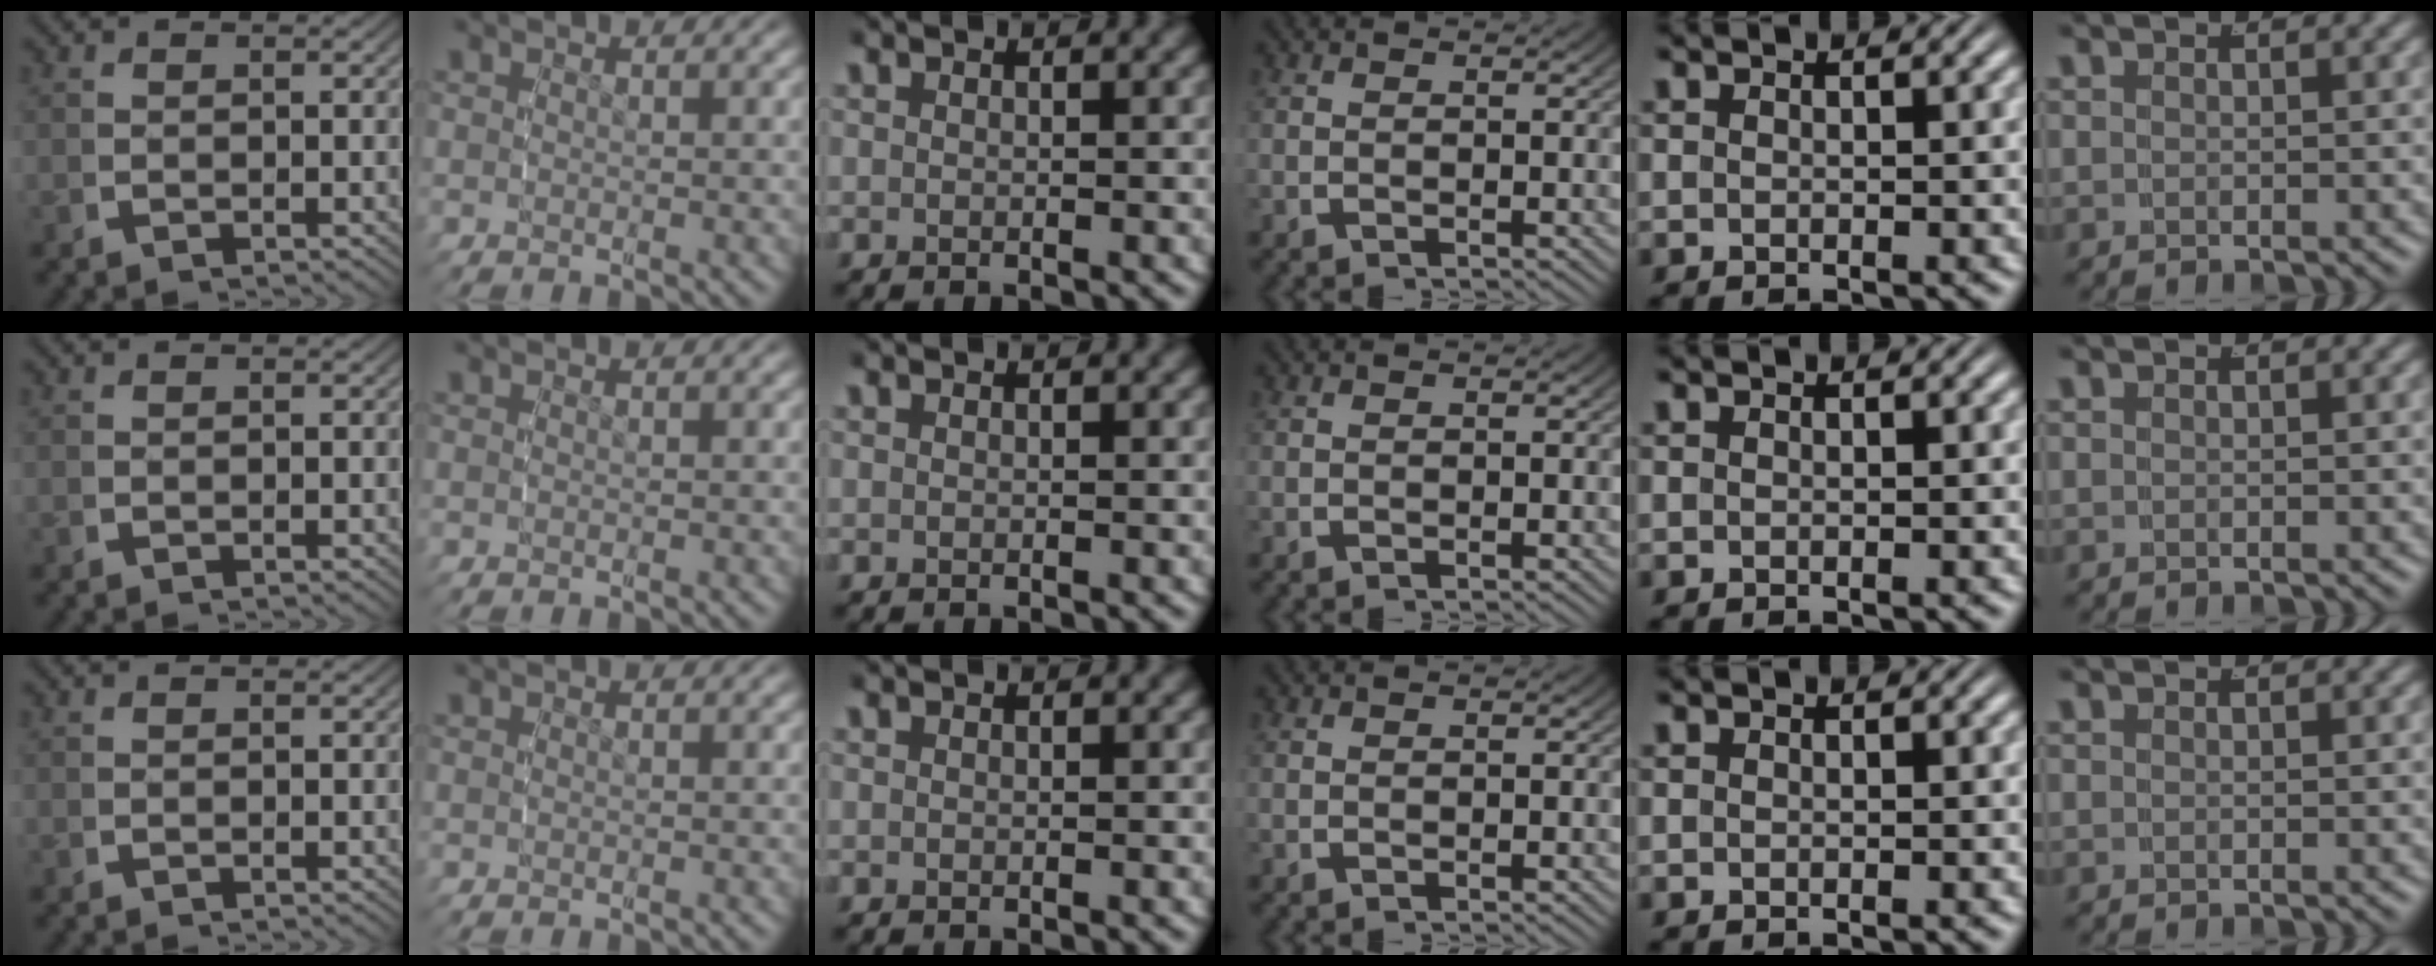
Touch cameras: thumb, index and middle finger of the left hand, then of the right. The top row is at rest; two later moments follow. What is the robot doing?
{"motion": "reach", "object": "paper towel"}